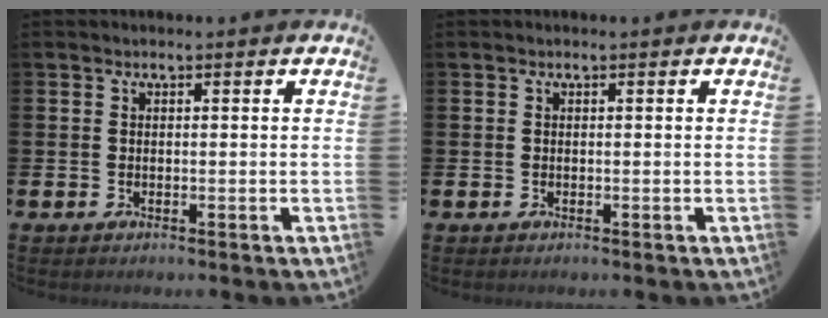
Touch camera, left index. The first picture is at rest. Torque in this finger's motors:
{"motor_torque": [0.00, 0.00, 0.00, 0.00]}